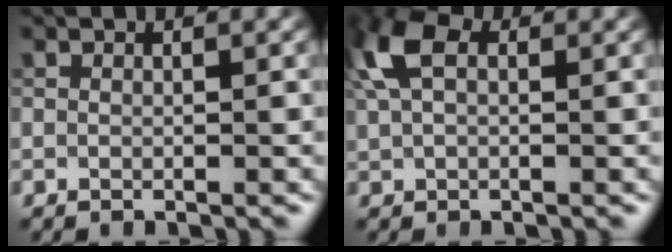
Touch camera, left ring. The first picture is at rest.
{"total": 5.6, "force": [1.9, 3.2, 4.3], "torque": [-0.108, 0.021, 0.030]}